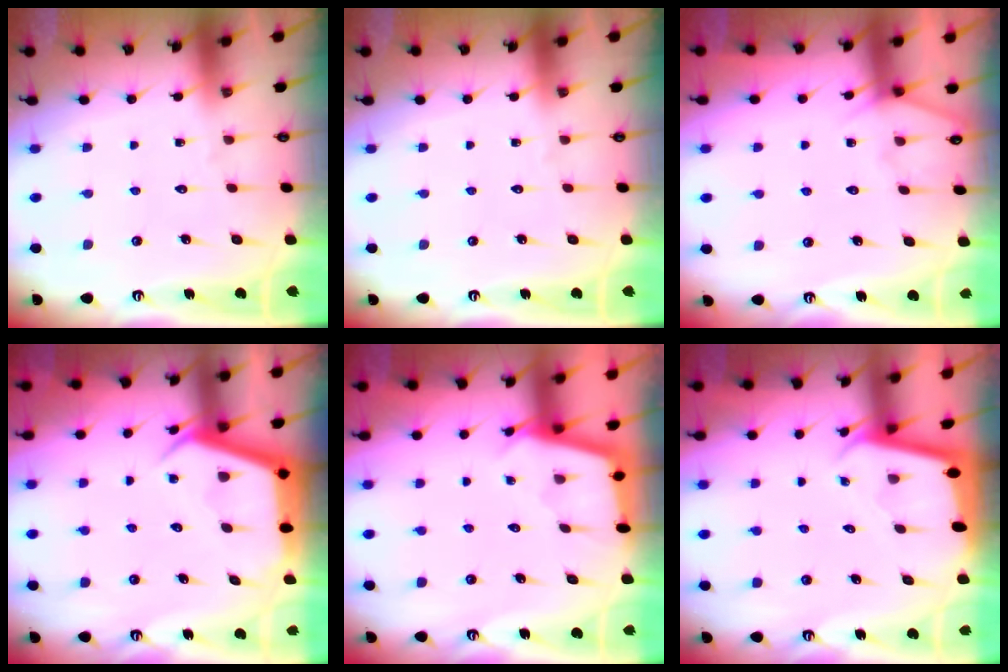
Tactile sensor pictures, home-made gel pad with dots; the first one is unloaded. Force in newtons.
{"total": 0.0}
{"total": 5.6, "press": 5.6, "slide": 0.5}
{"total": 5.4, "press": 5.4, "slide": 0.4}
{"total": 2.7, "press": 2.7, "slide": 0.3}
{"total": 1.9, "press": 1.9, "slide": 0.1}